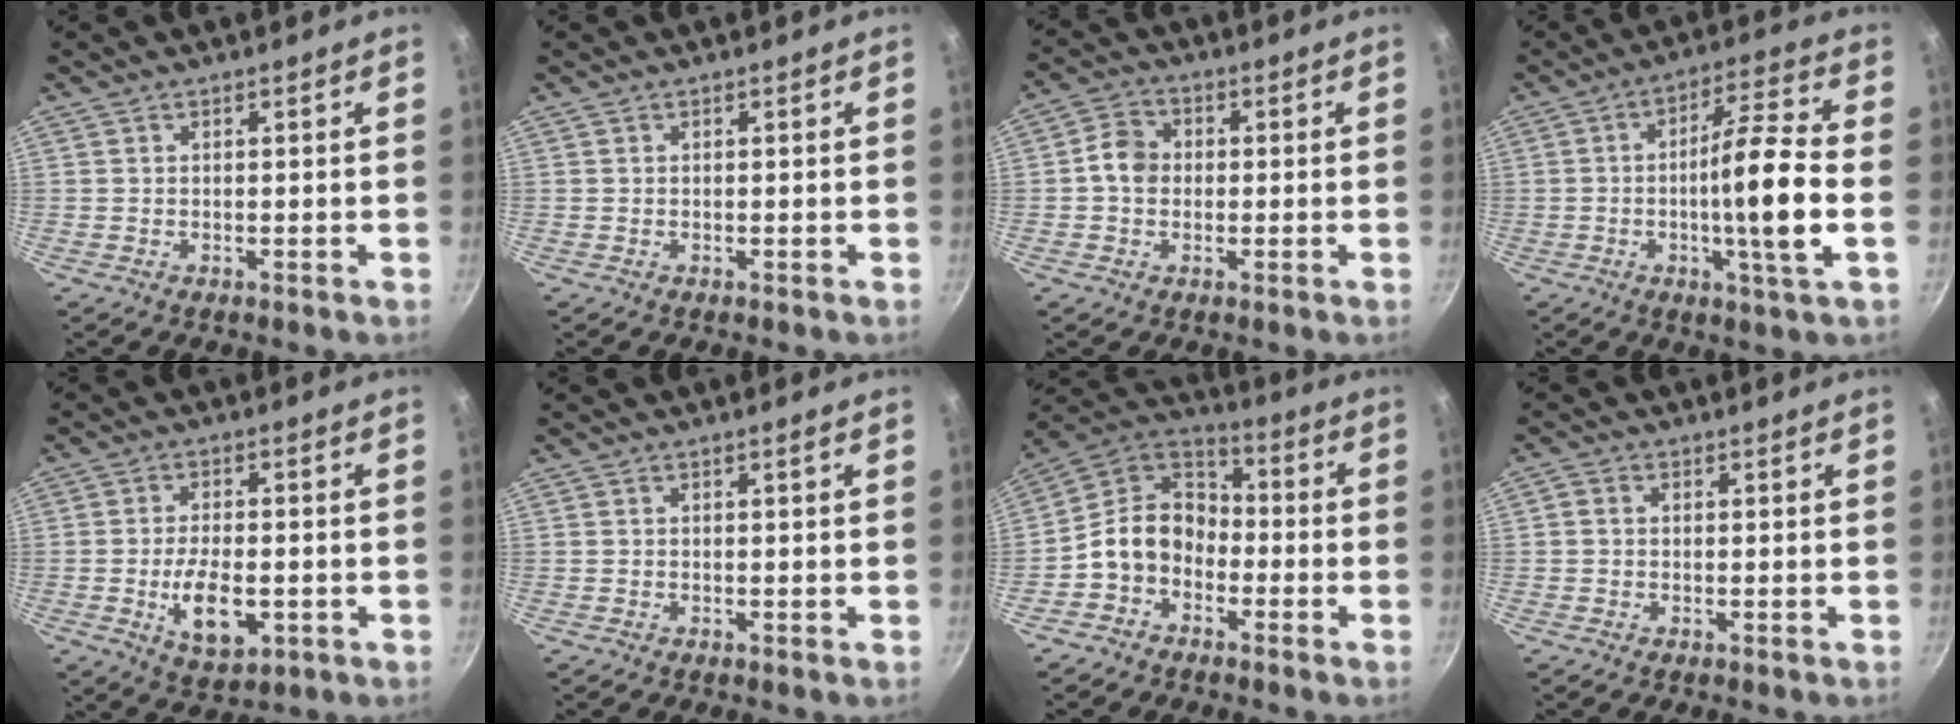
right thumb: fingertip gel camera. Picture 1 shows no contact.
{"total": 0.0}
{"total": 5.5, "force": [-0.1, 4.6, 3.0], "torque": [-0.035, 0.015, -0.014]}
{"total": 13.5, "force": [-2.1, 1.1, 13.3], "torque": [-0.212, 0.024, -0.041]}
{"total": 11.0, "force": [-2.7, 5.5, 9.1], "torque": [-0.152, 0.008, -0.041]}
{"total": 0.6, "force": [0.2, -0.1, 0.5], "torque": [-0.010, 0.000, 0.003]}
{"total": 11.7, "force": [-3.6, 9.0, 6.5], "torque": [-0.079, 0.059, -0.094]}
{"total": 1.6, "force": [0.0, 1.3, 0.9], "torque": [-0.020, 0.008, -0.004]}